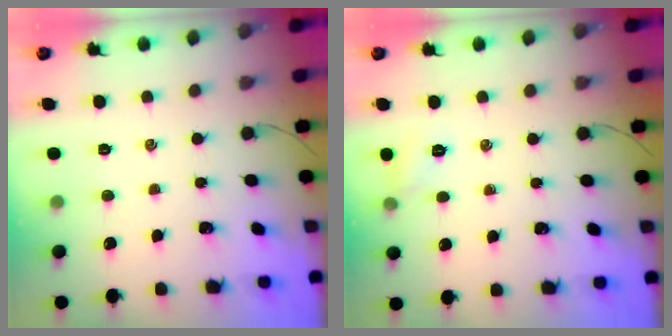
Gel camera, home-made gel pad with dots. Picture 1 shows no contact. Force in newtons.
{"total": 5.6, "press": 5.4, "slide": 1.6}